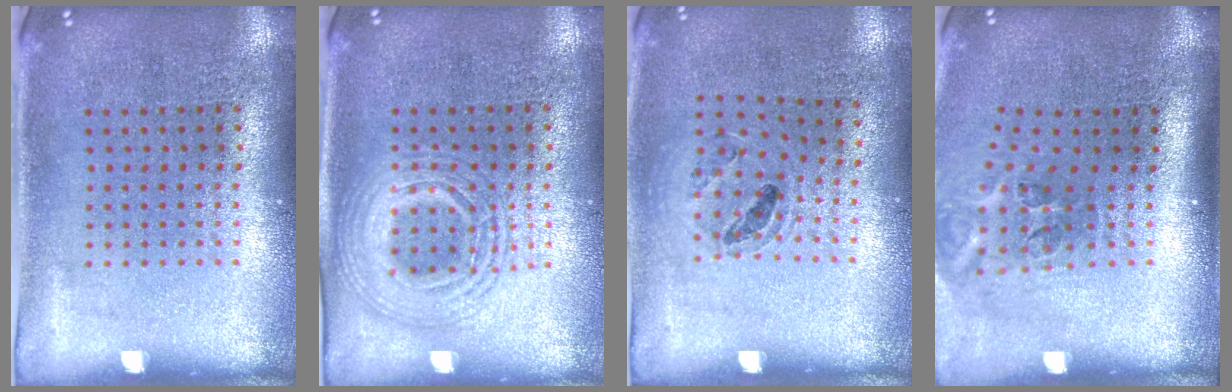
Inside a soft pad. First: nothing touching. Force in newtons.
{"total": 2.6, "press": 2.6, "slide": 0.2}
{"total": 0.9, "press": 0.9, "slide": 0.1}
{"total": 2.2, "press": 1.3, "slide": 1.7}